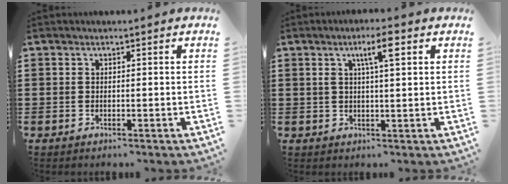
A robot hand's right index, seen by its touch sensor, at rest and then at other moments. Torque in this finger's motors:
{"motor_torque": [0.56, 0.07, 0.11, 0.06]}